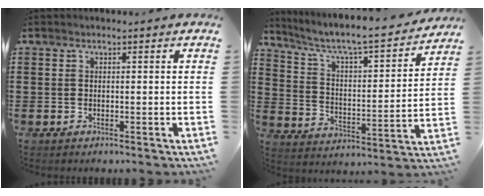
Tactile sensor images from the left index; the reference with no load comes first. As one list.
[{"total": 6.2, "force": [5.2, 0.4, 3.3], "torque": [-0.088, -0.045, 0.078]}]